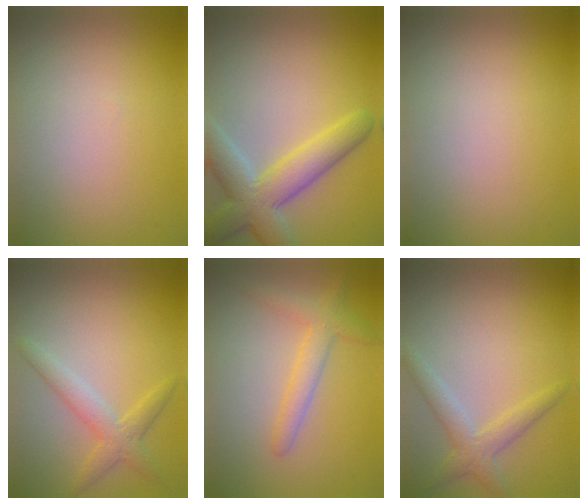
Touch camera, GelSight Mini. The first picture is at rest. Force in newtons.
{"total": 6.5, "press": 6.5, "slide": 0.4}
{"total": 0.0}
{"total": 2.8, "press": 2.8, "slide": 0.0}
{"total": 2.8, "press": 2.8, "slide": 0.3}
{"total": 2.8, "press": 2.7, "slide": 0.2}